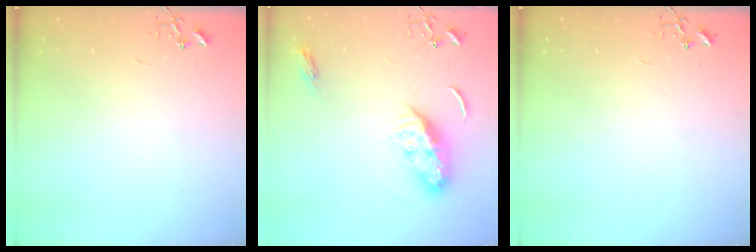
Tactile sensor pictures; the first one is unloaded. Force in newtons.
{"total": 10.9, "press": 10.9, "slide": 0.2}
{"total": 0.0}